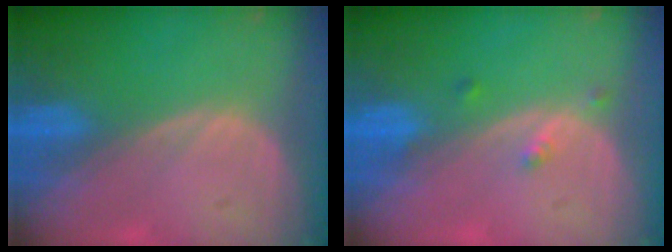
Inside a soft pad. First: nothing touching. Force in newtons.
{"total": 1.9, "press": 1.5, "slide": 1.0}